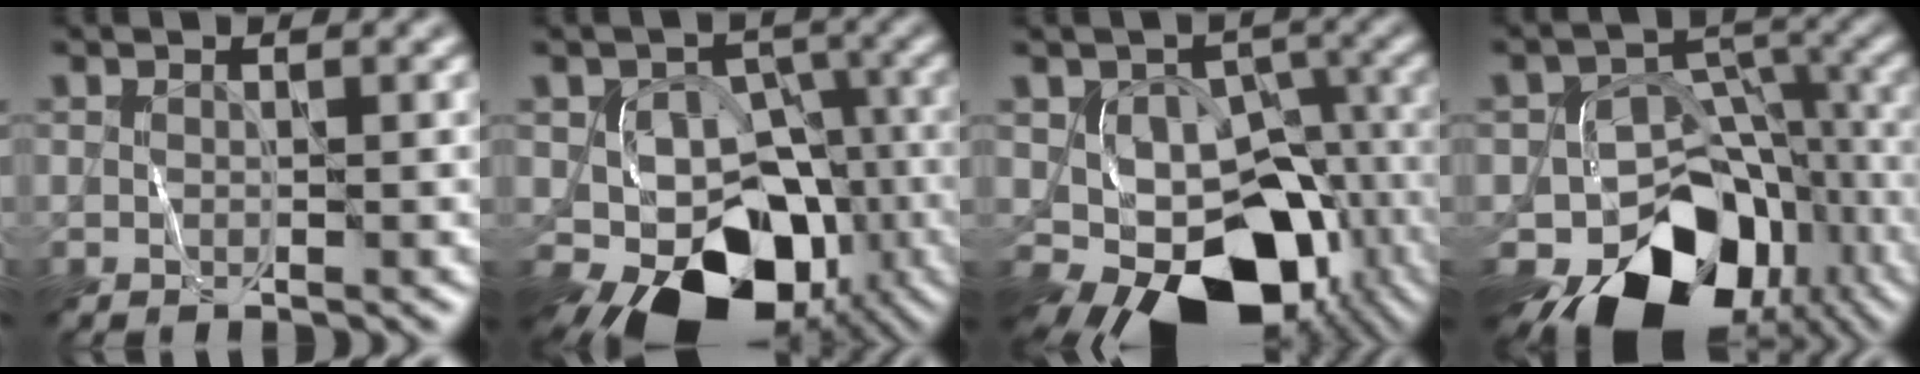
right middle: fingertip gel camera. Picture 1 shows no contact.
{"total": 10.6, "force": [-4.7, 7.5, 5.8], "torque": [-0.078, -0.014, -0.074]}
{"total": 12.5, "force": [-5.3, 8.4, 7.6], "torque": [-0.113, -0.017, -0.073]}
{"total": 12.8, "force": [-7.1, 8.6, 6.3], "torque": [-0.089, -0.010, -0.109]}